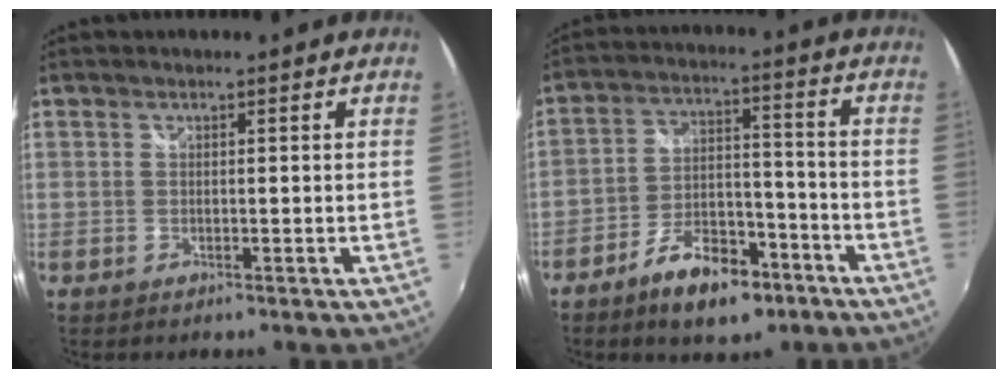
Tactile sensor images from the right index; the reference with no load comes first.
{"total": 11.8, "force": [-7.6, 5.6, 7.1], "torque": [-0.136, 0.018, -0.118]}